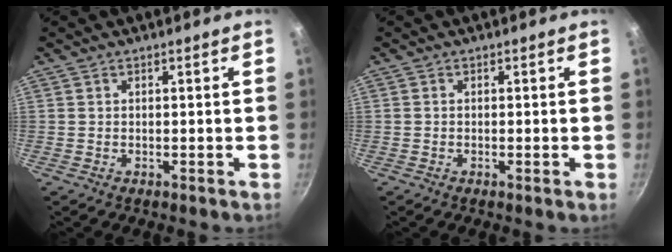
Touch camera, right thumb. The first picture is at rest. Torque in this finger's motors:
{"motor_torque": [0.02, 0.28, -0.36, 0.10, 0.04]}